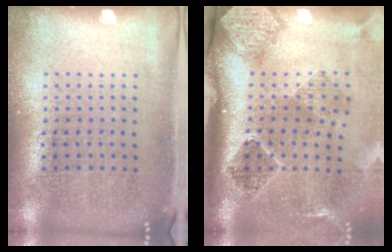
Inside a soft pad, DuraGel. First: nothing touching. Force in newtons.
{"total": 2.9, "press": 1.9, "slide": 2.1}